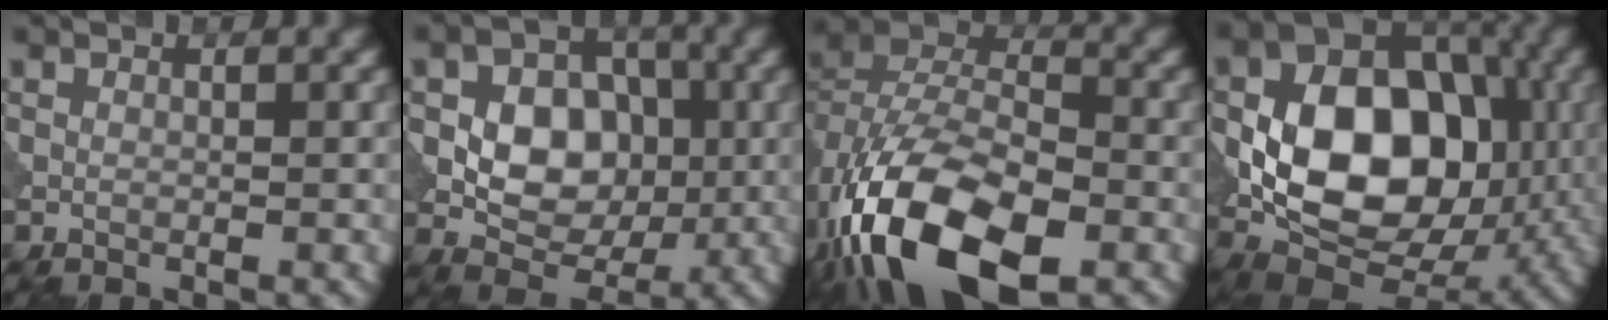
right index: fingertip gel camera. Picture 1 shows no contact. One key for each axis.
{"total": 7.0, "fx": -0.2, "fy": 5.2, "fz": 4.7, "tx": -0.074, "ty": -0.001, "tz": -0.008}
{"total": 16.4, "fx": -7.9, "fy": 8.6, "fz": 11.5, "tx": -0.229, "ty": -0.025, "tz": -0.152}
{"total": 13.1, "fx": -0.1, "fy": 9.0, "fz": 9.5, "tx": -0.154, "ty": -0.002, "tz": -0.010}